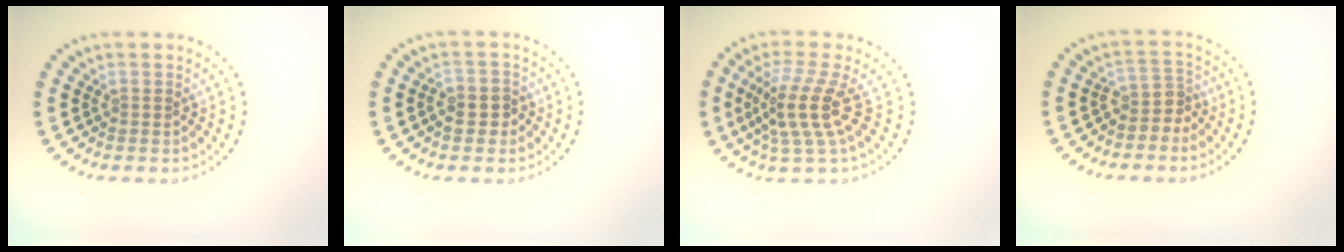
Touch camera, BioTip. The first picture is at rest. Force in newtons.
{"total": 2.2, "press": 2.1, "slide": 0.6}
{"total": 4.2, "press": 3.0, "slide": 2.9}
{"total": 2.3, "press": 1.6, "slide": 1.7}